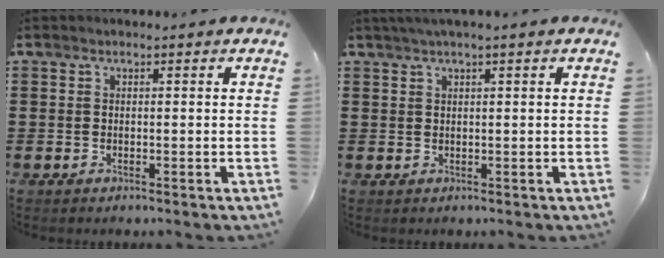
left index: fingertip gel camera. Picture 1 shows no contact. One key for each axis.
{"total": 1.4, "fx": 0.7, "fy": -0.1, "fz": 1.2, "tx": -0.021, "ty": -0.001, "tz": 0.013}